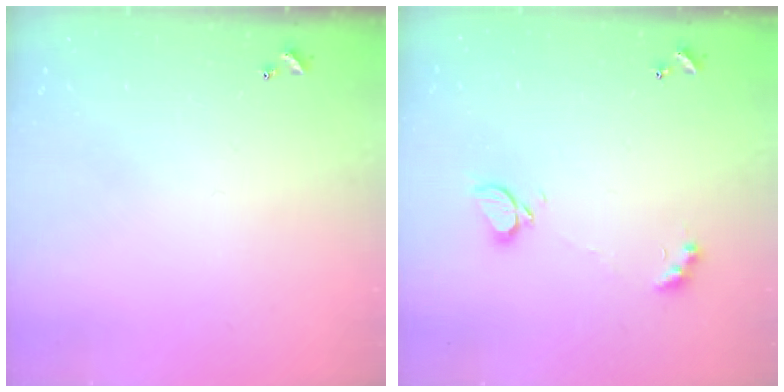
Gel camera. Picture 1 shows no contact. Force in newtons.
{"total": 2.5, "press": 2.4, "slide": 0.5}